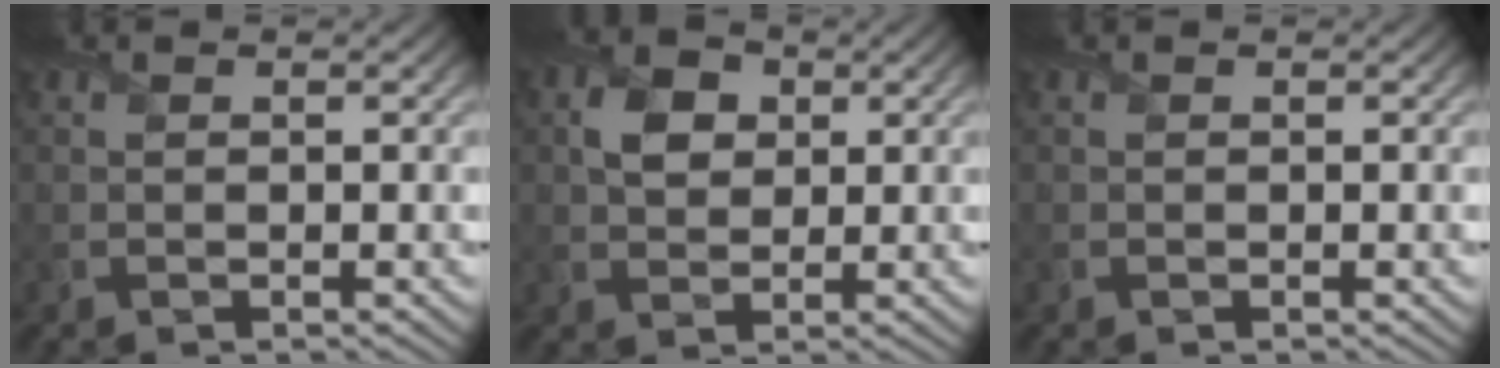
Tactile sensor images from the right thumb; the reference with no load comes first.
{"total": 4.1, "force": [1.0, 3.1, 2.4], "torque": [-0.055, 0.006, 0.013]}
{"total": 0.0}